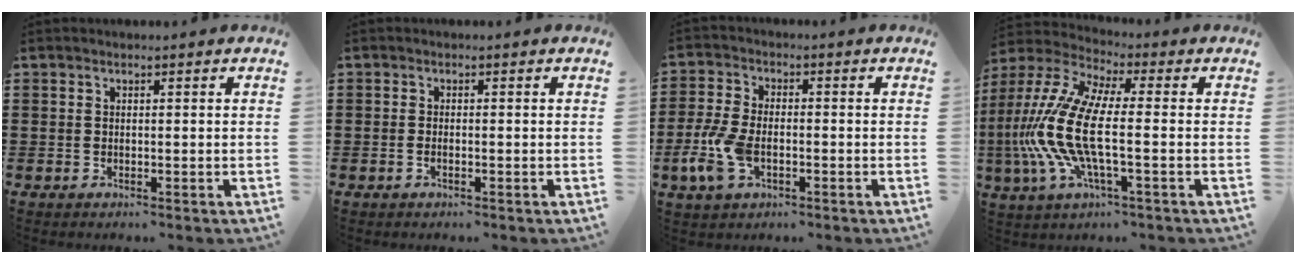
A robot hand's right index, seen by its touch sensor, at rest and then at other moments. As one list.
[{"total": 0.7, "force": [-0.4, 0.2, 0.6], "torque": [-0.014, -0.007, -0.005]}, {"total": 7.1, "force": [-2.2, 3.6, 5.7], "torque": [-0.139, -0.008, -0.043]}, {"total": 12.8, "force": [-2.1, 4.3, 11.8], "torque": [-0.295, -0.022, -0.051]}]